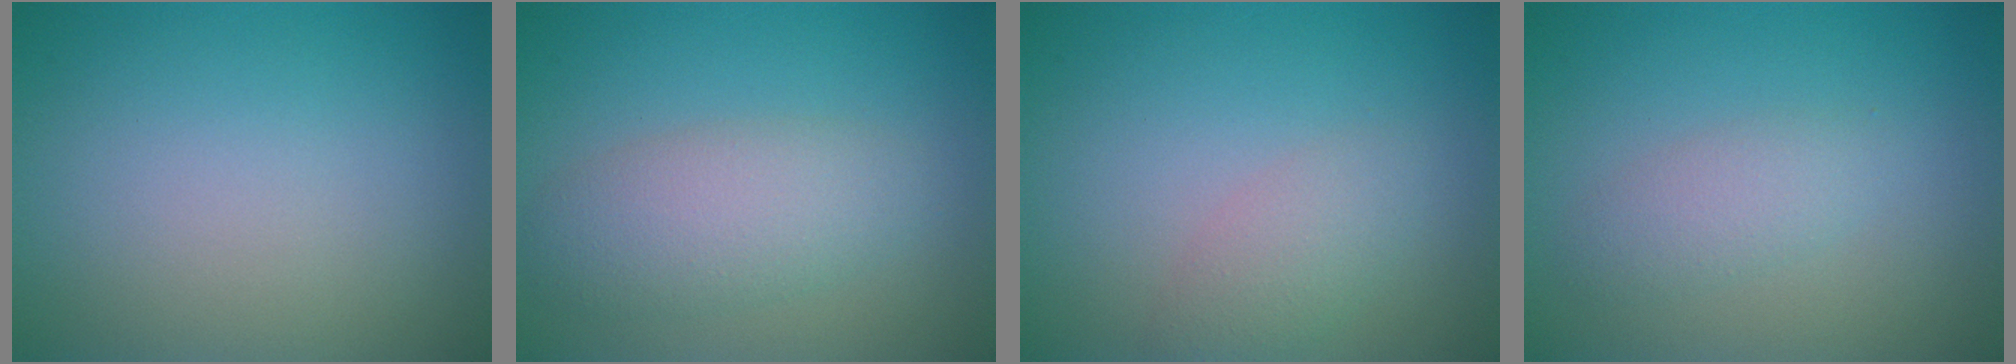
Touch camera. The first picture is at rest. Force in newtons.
{"total": 4.2, "press": 4.2, "slide": 0.2}
{"total": 2.1, "press": 2.1, "slide": 0.1}
{"total": 2.0, "press": 2.0, "slide": 0.2}